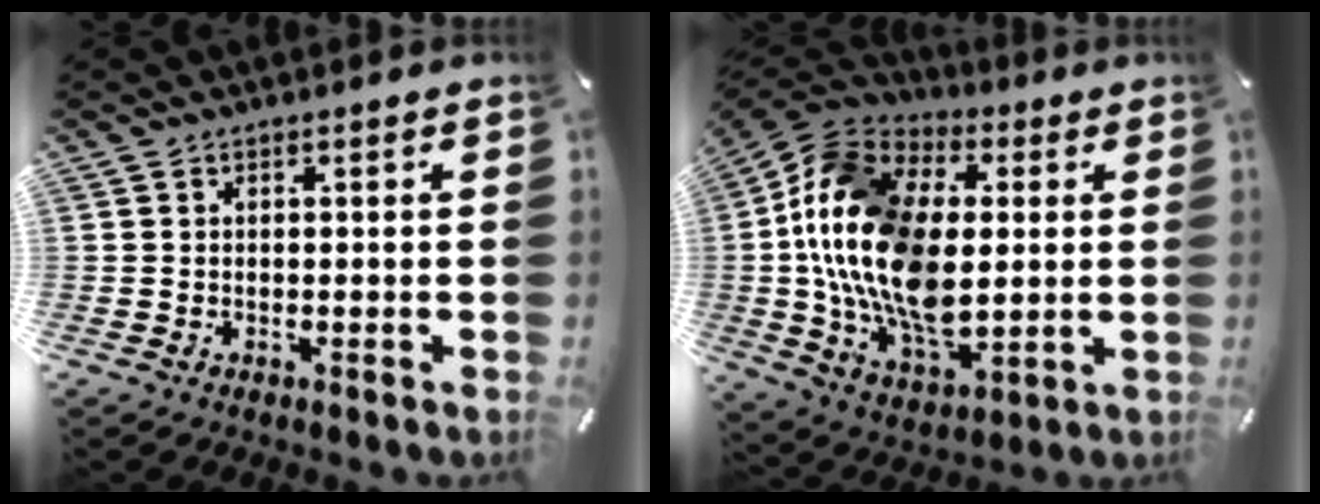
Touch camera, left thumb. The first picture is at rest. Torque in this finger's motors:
{"motor_torque": [2.32, 2.69, 2.77, 0.00, 1.05]}